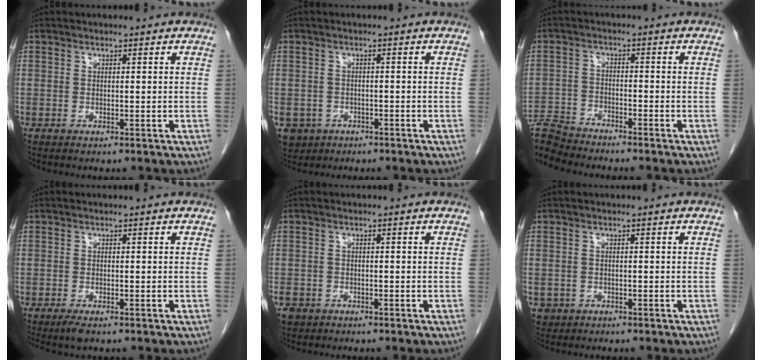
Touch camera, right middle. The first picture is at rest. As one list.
[{"total": 5.6, "force": [-3.0, 4.6, 1.1], "torque": [-0.025, 0.004, -0.042]}, {"total": 6.7, "force": [-6.7, -0.1, 0.4], "torque": [-0.011, -0.004, -0.129]}, {"total": 2.3, "force": [-1.6, 0.6, 1.5], "torque": [-0.031, -0.006, -0.026]}, {"total": 4.0, "force": [-2.6, 2.9, 0.9], "torque": [-0.022, 0.001, -0.042]}, {"total": 2.0, "force": [-0.9, 1.7, 0.2], "torque": [-0.007, 0.005, -0.012]}]